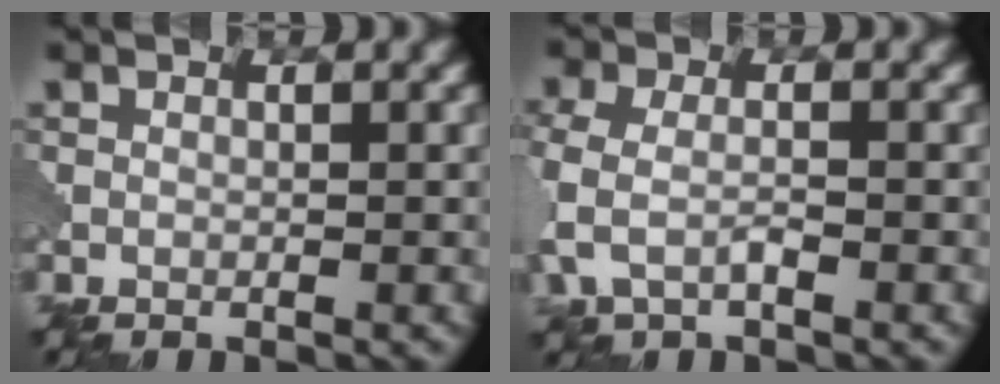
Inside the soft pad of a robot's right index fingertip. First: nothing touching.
{"total": 3.4, "force": [-1.1, 1.9, 2.6], "torque": [-0.075, -0.002, -0.027]}